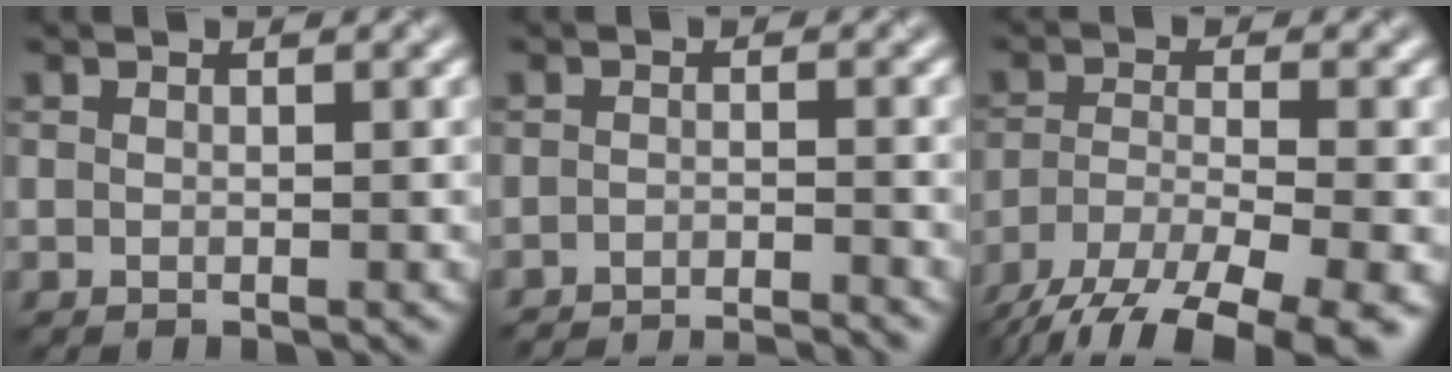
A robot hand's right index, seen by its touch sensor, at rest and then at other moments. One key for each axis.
{"total": 5.5, "fx": -5.3, "fy": 0.5, "fz": 1.2, "tx": -0.016, "ty": -0.008, "tz": -0.077}
{"total": 11.0, "fx": -8.1, "fy": 3.6, "fz": 6.4, "tx": -0.118, "ty": -0.032, "tz": -0.127}